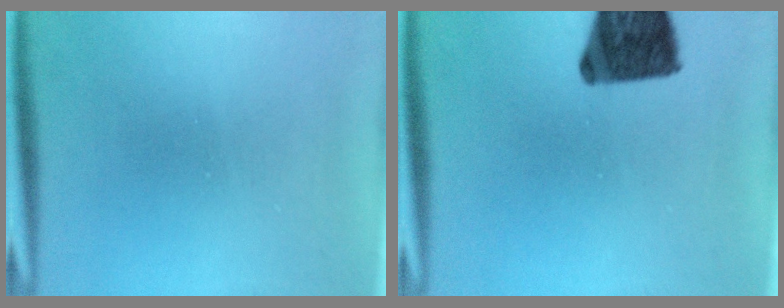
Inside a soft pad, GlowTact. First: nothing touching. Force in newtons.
{"total": 12.6}